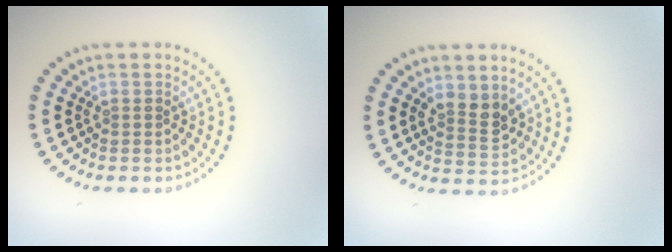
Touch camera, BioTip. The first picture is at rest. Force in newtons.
{"total": 2.6, "press": 2.4, "slide": 0.9}